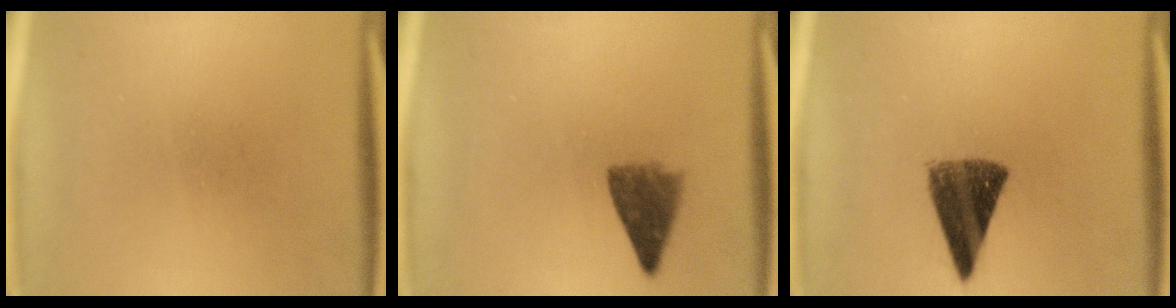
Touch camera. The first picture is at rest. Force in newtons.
{"total": 4.6}
{"total": 9.6}